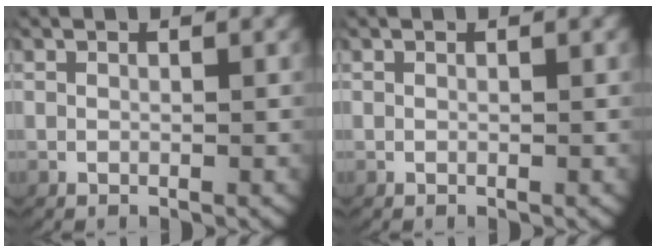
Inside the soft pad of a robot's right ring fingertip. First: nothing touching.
{"total": 0.0}